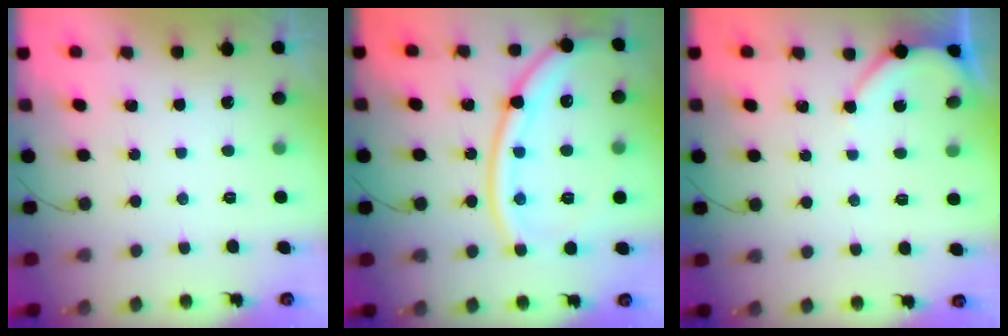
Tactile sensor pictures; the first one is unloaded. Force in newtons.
{"total": 18.6, "press": 18.5, "slide": 2.0}
{"total": 3.9, "press": 3.9, "slide": 0.3}